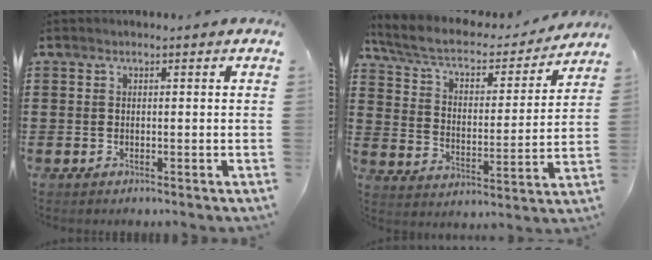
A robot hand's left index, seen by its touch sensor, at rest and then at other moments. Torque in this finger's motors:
{"motor_torque": [0.33, -0.27, 0.24, 0.07]}